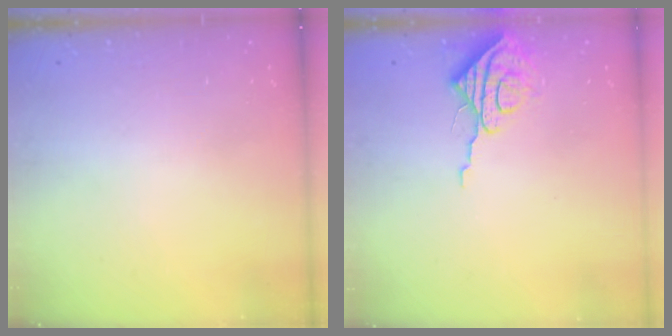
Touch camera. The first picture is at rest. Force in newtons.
{"total": 8.2, "press": 8.2, "slide": 0.5}